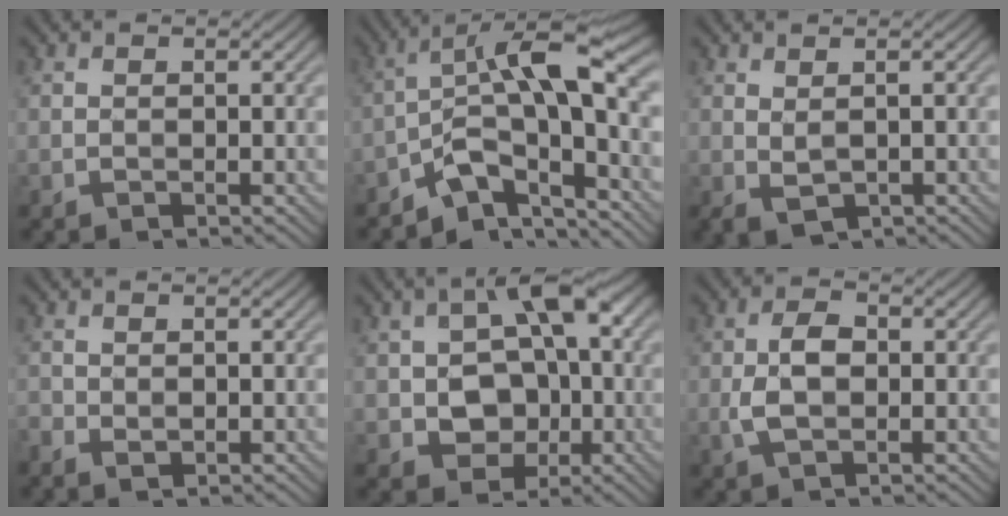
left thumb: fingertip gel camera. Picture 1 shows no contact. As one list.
[{"total": 10.4, "force": [-3.5, 3.7, 9.0], "torque": [-0.146, 0.012, -0.076]}, {"total": 1.7, "force": [0.6, 0.5, 1.5], "torque": [-0.036, -0.003, 0.015]}, {"total": 1.5, "force": [-0.5, 1.0, 1.1], "torque": [-0.028, -0.007, -0.008]}, {"total": 9.1, "force": [-0.6, 6.5, 6.4], "torque": [-0.101, 0.003, -0.018]}, {"total": 4.1, "force": [-0.4, 2.4, 3.3], "torque": [-0.074, 0.002, -0.008]}]